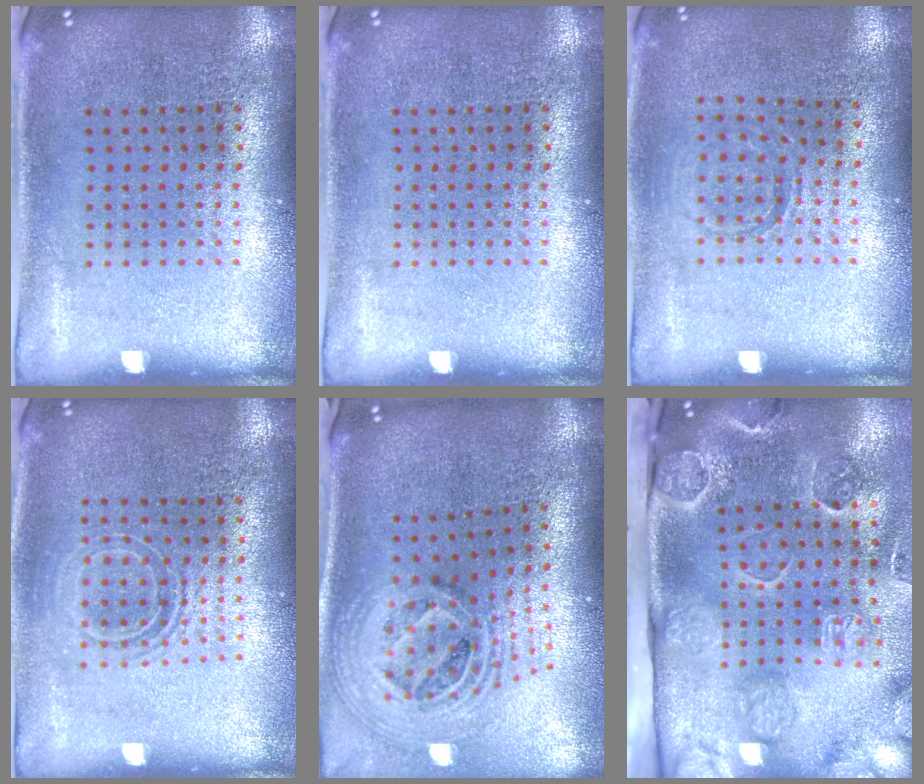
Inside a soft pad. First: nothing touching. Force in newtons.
{"total": 0.0}
{"total": 0.8, "press": 0.8, "slide": 0.2}
{"total": 1.5, "press": 1.2, "slide": 0.9}
{"total": 2.6, "press": 1.8, "slide": 1.9}
{"total": 3.4, "press": 3.1, "slide": 1.4}